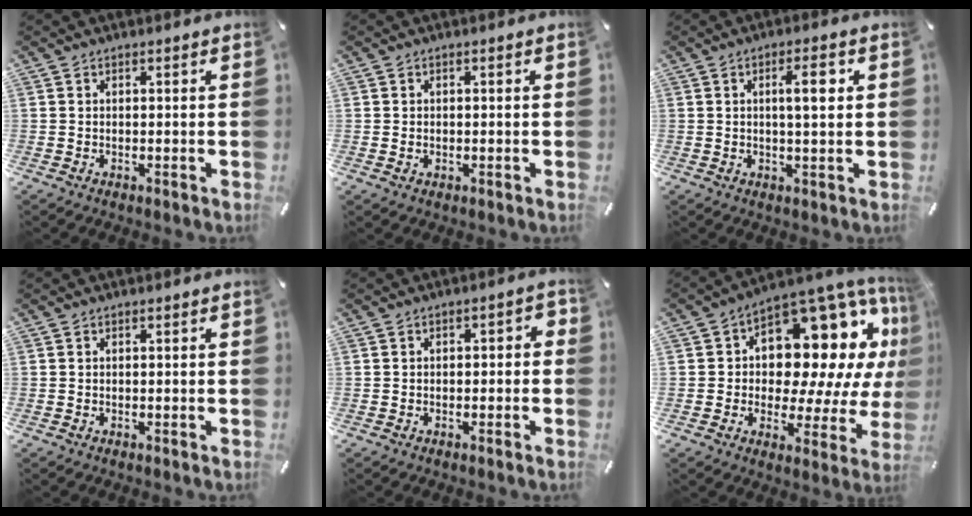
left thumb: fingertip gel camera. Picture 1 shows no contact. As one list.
[{"total": 0.9, "force": [-0.1, 0.8, 0.5], "torque": [-0.010, 0.003, -0.003]}, {"total": 6.6, "force": [1.5, 1.6, 6.3], "torque": [-0.100, -0.002, 0.016]}, {"total": 0.0}, {"total": 2.4, "force": [-1.4, 1.3, 1.5], "torque": [-0.026, 0.011, -0.027]}, {"total": 18.4, "force": [6.8, 11.0, 13.0], "torque": [-0.163, -0.068, 0.114]}]